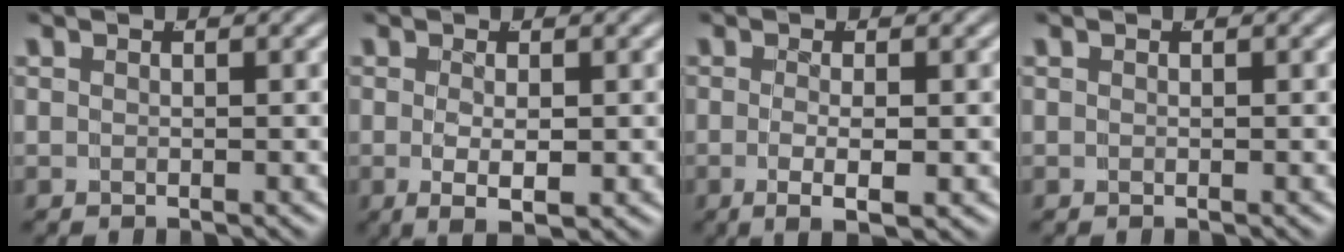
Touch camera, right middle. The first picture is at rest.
{"total": 3.4, "force": [-1.0, 0.9, 3.1], "torque": [-0.060, -0.022, 0.000]}
{"total": 3.6, "force": [-1.6, 0.6, 3.1], "torque": [-0.060, -0.021, -0.015]}
{"total": 0.0}